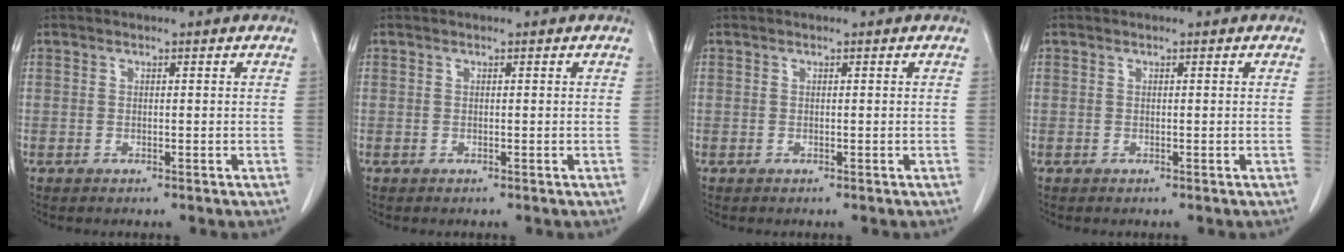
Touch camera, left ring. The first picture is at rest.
{"total": 0.0}
{"total": 0.0}
{"total": 0.0}